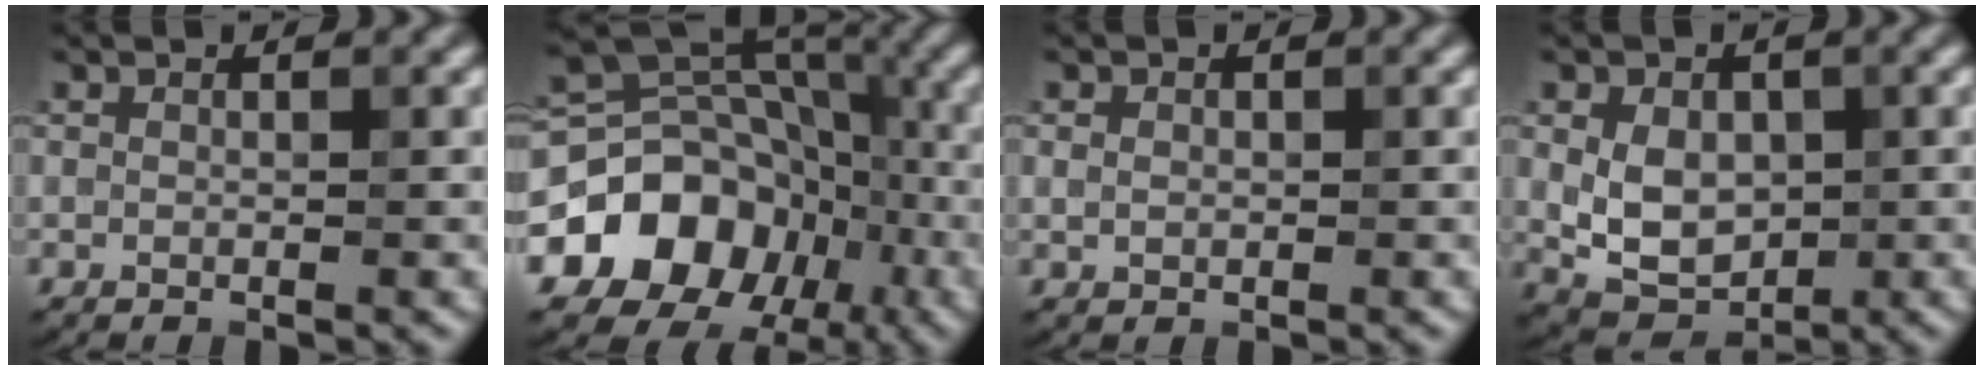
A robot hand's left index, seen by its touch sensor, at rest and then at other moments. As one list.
[{"total": 18.1, "force": [-7.3, 15.0, 7.0], "torque": [-0.137, -0.015, -0.135]}, {"total": 1.0, "force": [0.2, 0.7, 0.6], "torque": [-0.014, 0.003, 0.003]}, {"total": 5.1, "force": [0.1, 3.5, 3.7], "torque": [-0.069, -0.001, 0.003]}]